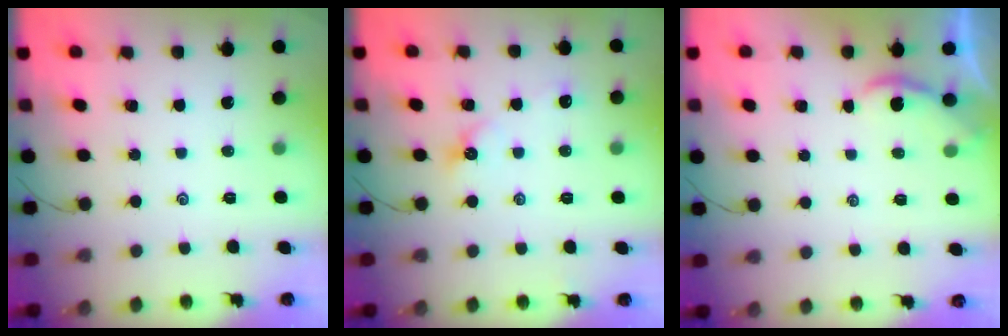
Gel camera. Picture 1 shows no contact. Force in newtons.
{"total": 6.6, "press": 6.5, "slide": 0.7}
{"total": 1.2, "press": 1.1, "slide": 0.1}